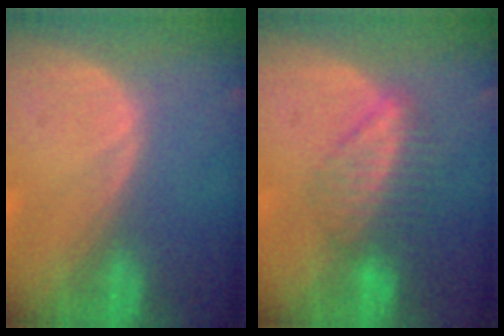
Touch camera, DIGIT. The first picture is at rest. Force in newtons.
{"total": 6.8, "press": 5.8, "slide": 3.5}